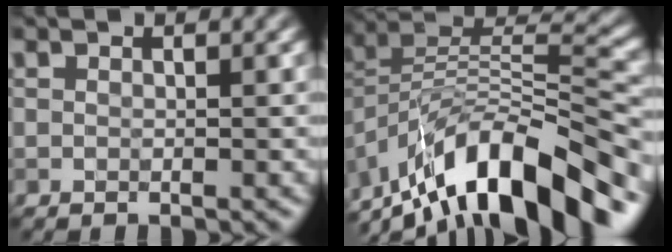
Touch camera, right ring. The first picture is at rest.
{"total": 13.1, "force": [-9.2, 4.2, 8.4], "torque": [-0.139, 0.028, -0.165]}